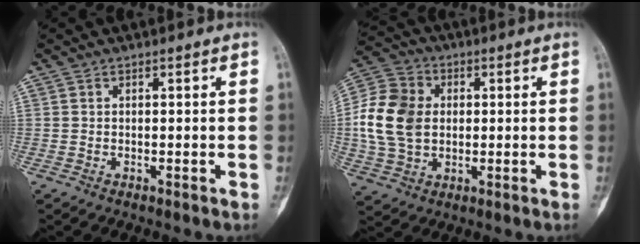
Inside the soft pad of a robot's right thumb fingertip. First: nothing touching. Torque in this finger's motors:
{"motor_torque": [0.91, 0.96, 1.28, -0.06, 0.04]}